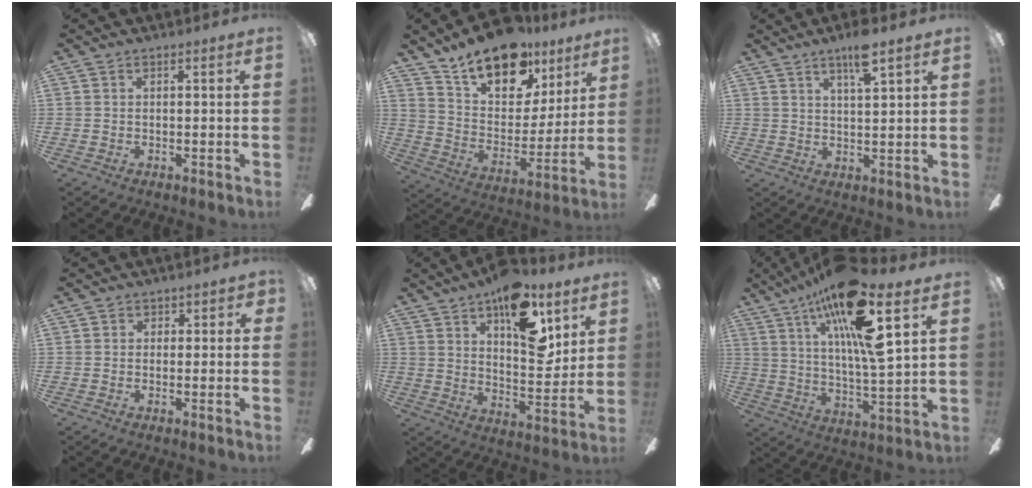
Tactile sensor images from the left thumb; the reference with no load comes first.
{"total": 18.4, "force": [13.6, 9.0, 8.4], "torque": [-0.138, -0.089, 0.243]}
{"total": 7.1, "force": [4.9, 1.0, 5.0], "torque": [-0.084, -0.020, 0.079]}
{"total": 2.1, "force": [-1.0, 1.7, 0.7], "torque": [-0.003, 0.007, -0.022]}
{"total": 18.8, "force": [10.3, 8.8, 13.1], "torque": [-0.170, -0.053, 0.168]}
{"total": 20.5, "force": [11.1, 4.4, 16.7], "torque": [-0.288, -0.039, 0.170]}